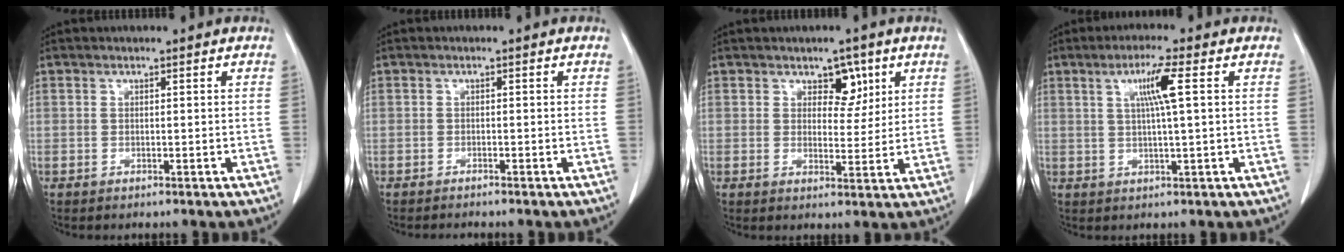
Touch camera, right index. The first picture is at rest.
{"total": 2.2, "force": [-2.0, 0.0, 0.9], "torque": [-0.014, -0.001, -0.025]}
{"total": 4.2, "force": [2.2, 2.6, 2.5], "torque": [-0.024, 0.002, 0.034]}
{"total": 5.4, "force": [1.5, -0.5, 5.2], "torque": [-0.093, 0.001, 0.027]}